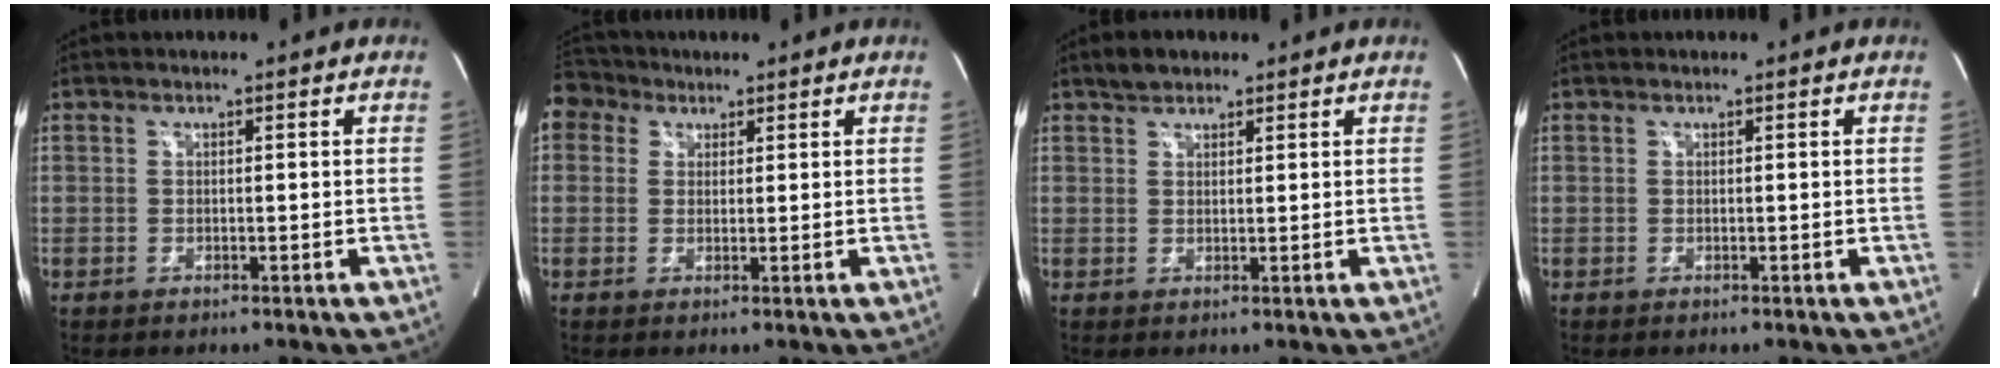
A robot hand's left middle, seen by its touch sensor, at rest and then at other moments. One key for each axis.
{"total": 4.5, "fx": 2.7, "fy": 3.5, "fz": 0.7, "tx": -0.019, "ty": 0.026, "tz": 0.052}
{"total": 2.7, "fx": 2.1, "fy": 1.3, "fz": 1.0, "tx": -0.024, "ty": 0.010, "tz": 0.036}
{"total": 0.0}